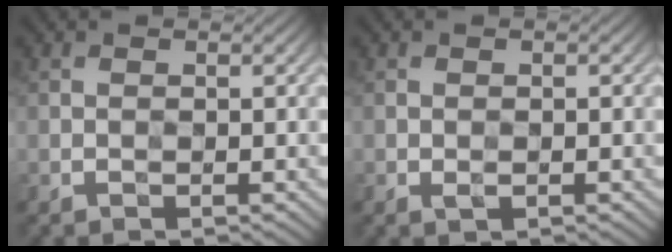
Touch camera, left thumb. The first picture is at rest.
{"total": 0.8, "force": [-0.4, 0.4, 0.6], "torque": [-0.011, -0.001, -0.007]}